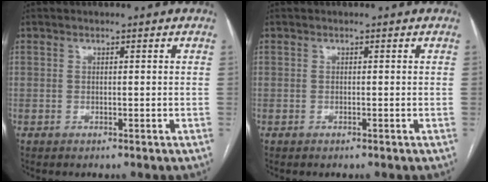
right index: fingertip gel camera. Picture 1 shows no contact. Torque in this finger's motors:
{"motor_torque": [-0.25, 0.03, -0.04, -0.01]}